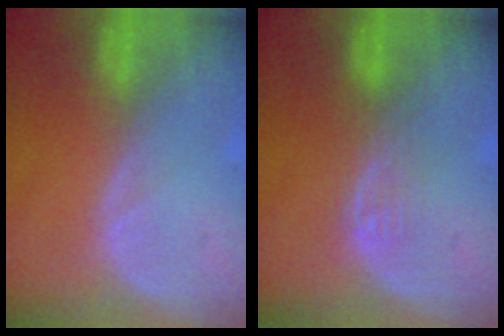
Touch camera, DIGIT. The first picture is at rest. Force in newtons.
{"total": 2.4, "press": 2.3, "slide": 0.4}